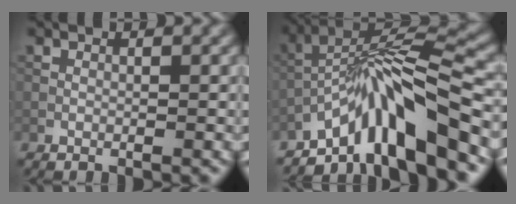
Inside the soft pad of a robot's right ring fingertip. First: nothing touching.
{"total": 10.7, "force": [-6.4, 2.1, 8.3], "torque": [-0.121, 0.014, -0.111]}